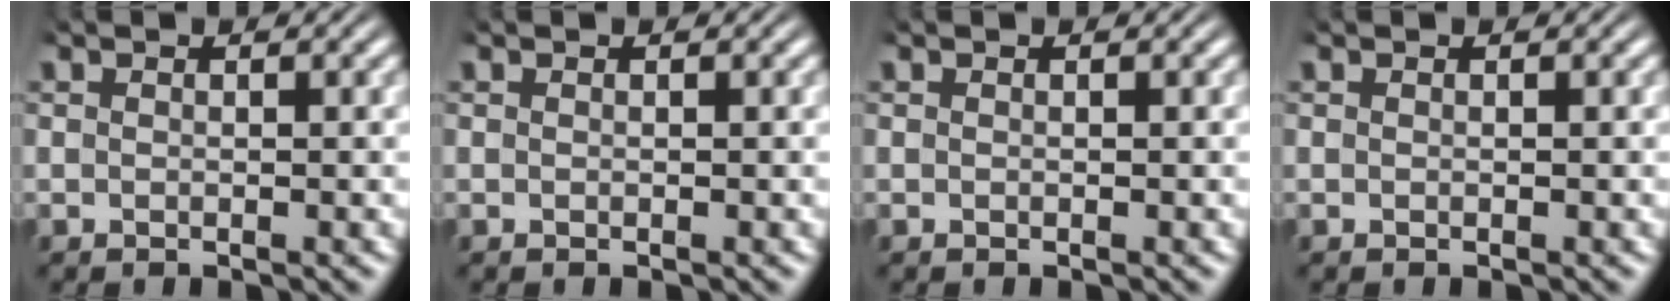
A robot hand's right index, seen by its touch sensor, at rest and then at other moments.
{"total": 0.0}
{"total": 0.0}
{"total": 0.0}